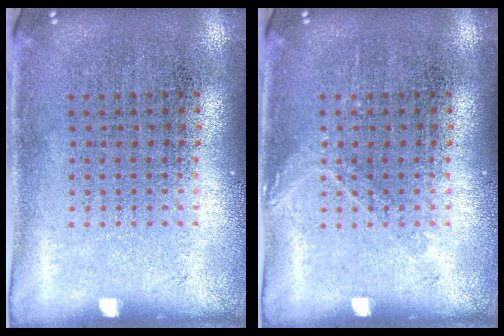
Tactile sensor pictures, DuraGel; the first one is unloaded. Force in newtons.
{"total": 0.9, "press": 0.8, "slide": 0.3}